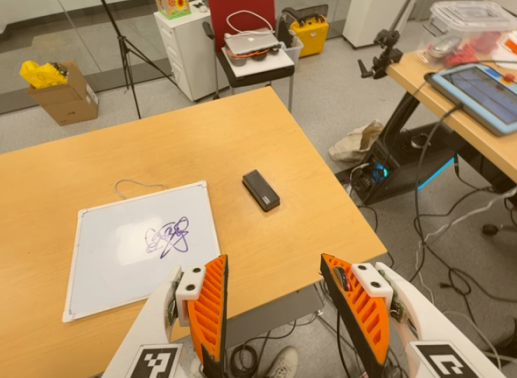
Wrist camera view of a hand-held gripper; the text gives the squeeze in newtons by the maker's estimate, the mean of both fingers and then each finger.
{"total": 0.0}